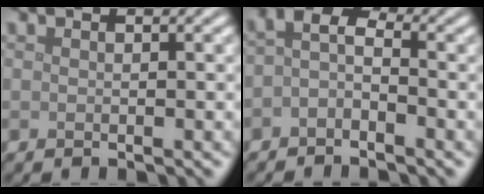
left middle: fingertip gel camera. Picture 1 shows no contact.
{"total": 2.5, "force": [-0.8, 1.4, 2.0], "torque": [-0.040, 0.009, -0.025]}